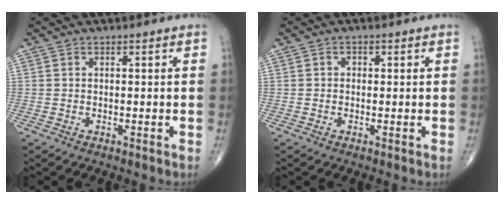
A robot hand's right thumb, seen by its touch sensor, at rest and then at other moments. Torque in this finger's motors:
{"motor_torque": [-0.47, 0.43, -0.15, -0.08, 0.06]}